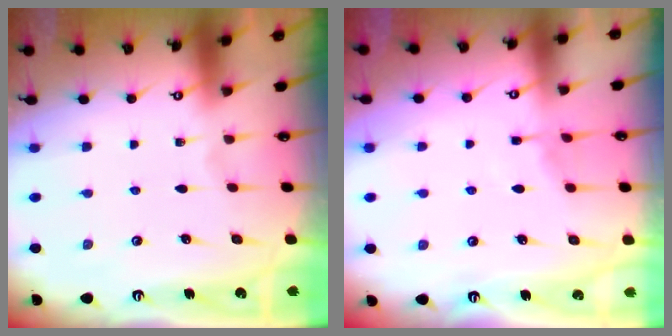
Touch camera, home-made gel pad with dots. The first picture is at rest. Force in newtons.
{"total": 4.7, "press": 4.6, "slide": 0.6}